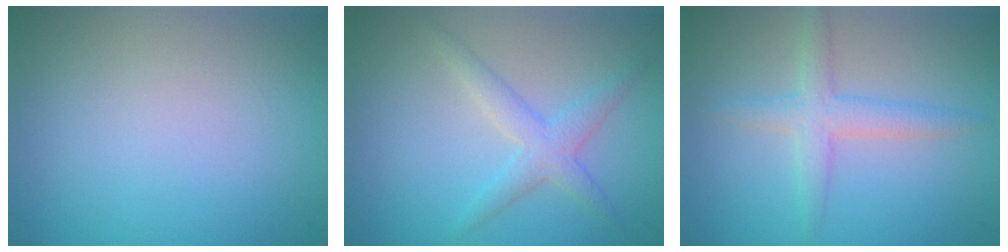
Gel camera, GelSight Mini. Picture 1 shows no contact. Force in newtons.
{"total": 2.5, "press": 2.5, "slide": 0.1}
{"total": 2.4, "press": 2.4, "slide": 0.1}